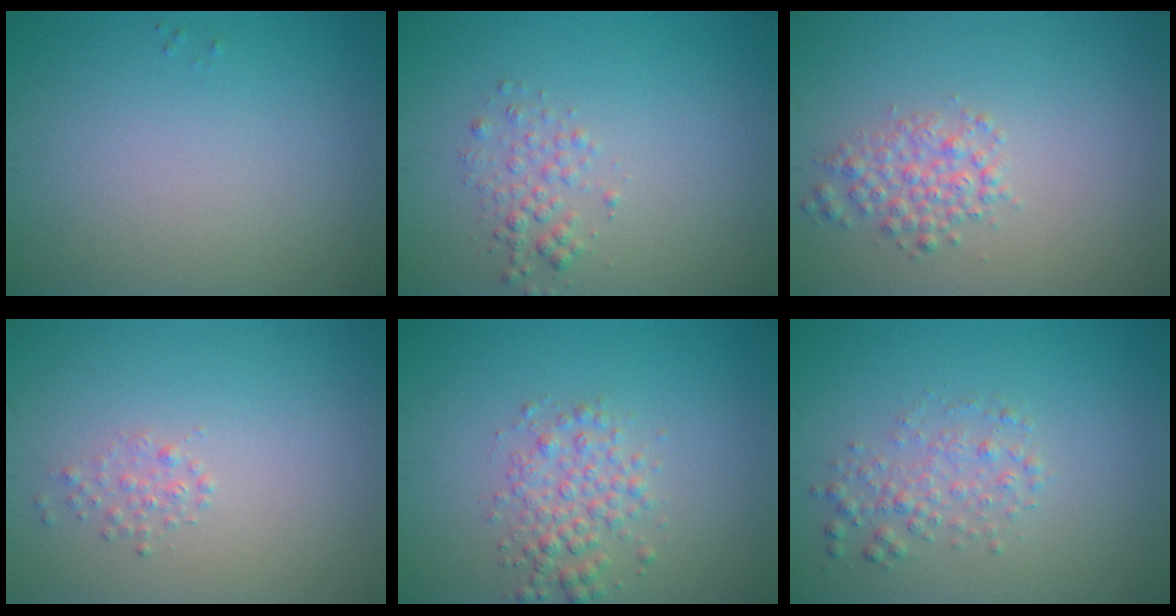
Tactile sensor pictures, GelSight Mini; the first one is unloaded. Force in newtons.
{"total": 1.7, "press": 1.7, "slide": 0.1}
{"total": 2.4, "press": 2.4, "slide": 0.1}
{"total": 1.0, "press": 1.0, "slide": 0.1}
{"total": 2.9, "press": 2.9, "slide": 0.0}
{"total": 2.1, "press": 2.1, "slide": 0.0}